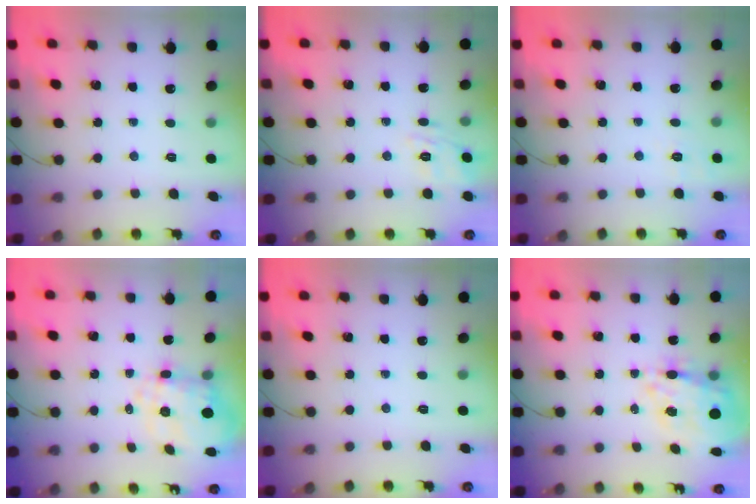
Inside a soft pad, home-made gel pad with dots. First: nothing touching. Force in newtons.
{"total": 5.2, "press": 4.9, "slide": 1.7}
{"total": 2.0, "press": 0.4, "slide": 1.9}
{"total": 3.8, "press": 3.0, "slide": 2.3}
{"total": 0.0}
{"total": 16.3, "press": 15.7, "slide": 4.3}